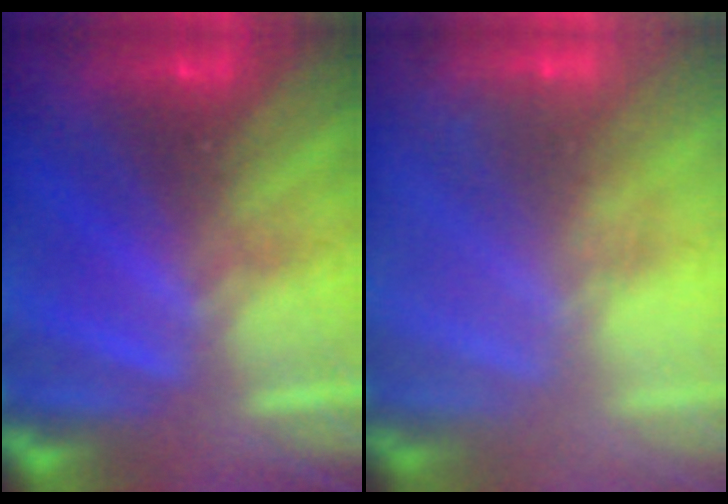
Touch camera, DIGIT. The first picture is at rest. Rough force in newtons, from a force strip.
{"total": 2.4}